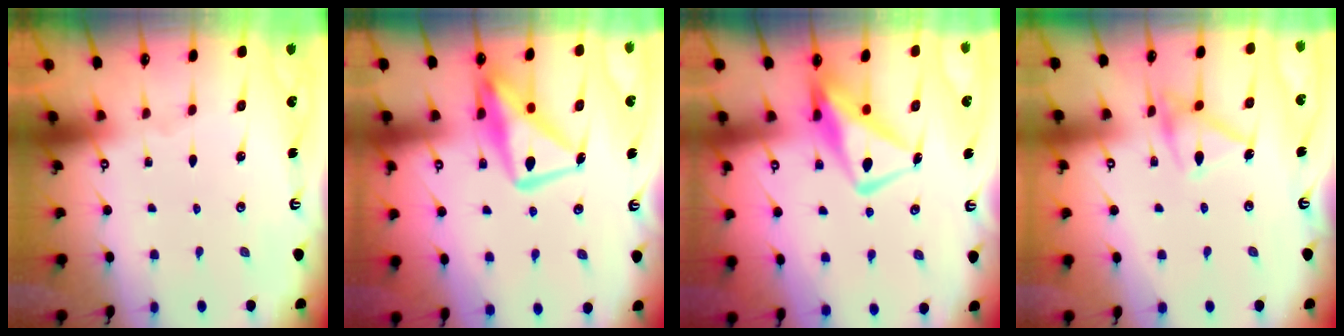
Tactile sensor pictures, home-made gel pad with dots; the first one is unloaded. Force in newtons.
{"total": 15.2, "press": 15.1, "slide": 1.4}
{"total": 10.7, "press": 10.6, "slide": 1.2}
{"total": 14.5, "press": 14.5, "slide": 0.6}